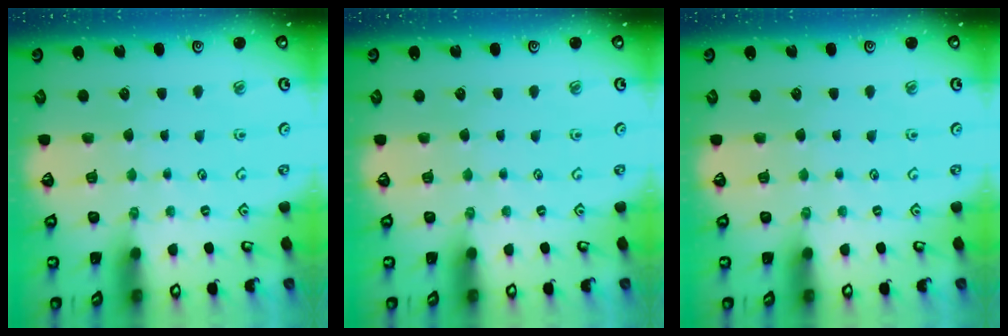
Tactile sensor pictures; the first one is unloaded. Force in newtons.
{"total": 0.0}
{"total": 0.0}